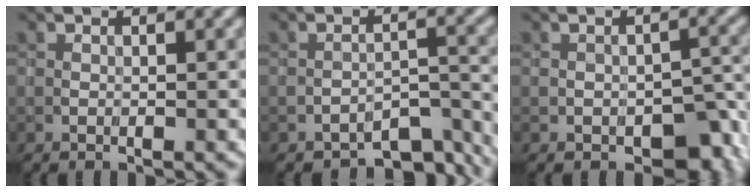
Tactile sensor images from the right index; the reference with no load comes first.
{"total": 5.2, "force": [-4.7, 1.6, 1.6], "torque": [-0.011, 0.000, -0.065]}
{"total": 5.1, "force": [-2.7, 3.1, 3.1], "torque": [-0.030, 0.000, -0.027]}